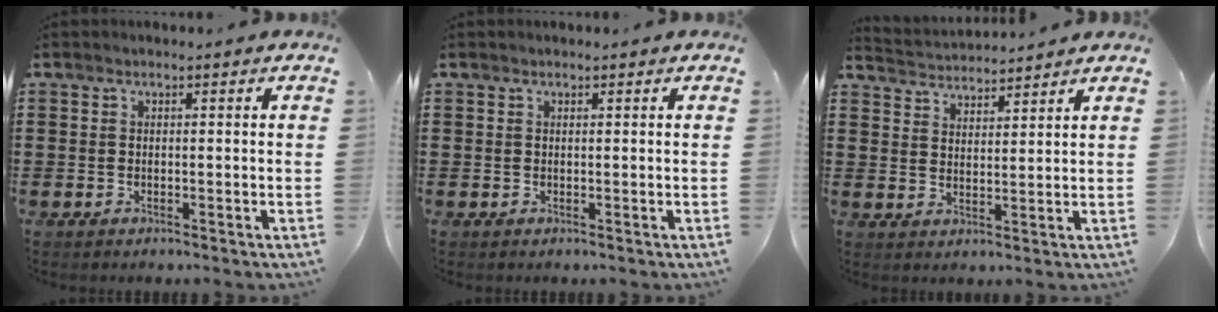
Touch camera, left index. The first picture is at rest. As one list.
[{"total": 0.0}, {"total": 3.0, "force": [2.9, 0.0, -0.5], "torque": [-0.002, -0.016, 0.051]}]